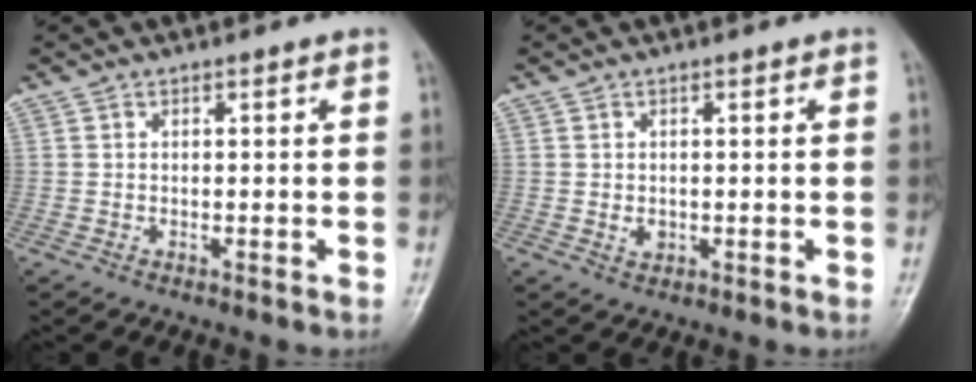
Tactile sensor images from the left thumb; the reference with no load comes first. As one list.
[{"total": 1.7, "force": [-0.1, 1.5, 0.8], "torque": [-0.002, 0.001, 0.001]}]